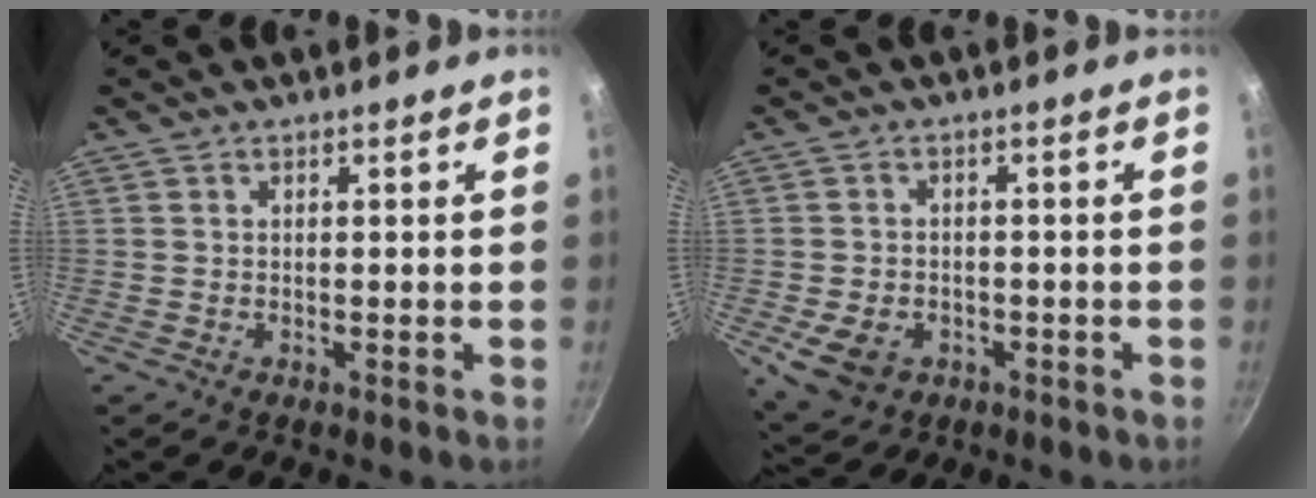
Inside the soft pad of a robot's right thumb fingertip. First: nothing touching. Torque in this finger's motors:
{"motor_torque": [0.64, 0.90, -0.20, -0.08, 0.06]}